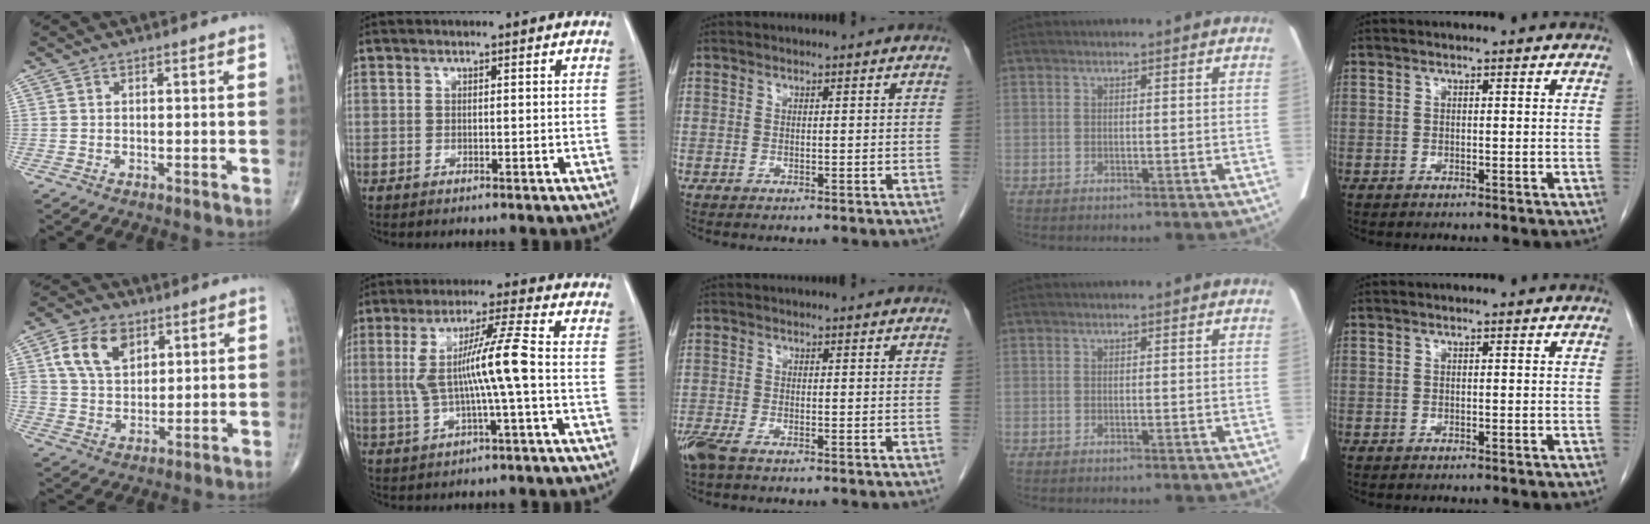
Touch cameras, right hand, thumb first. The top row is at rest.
{"thumb": {"total": 10.7, "force": [4.4, 7.3, 6.5], "torque": [-0.102, -0.008, 0.084]}, "index": {"total": 9.1, "force": [-0.4, -0.5, 9.1], "torque": [-0.179, 0.012, -0.004]}, "middle": {"total": 3.9, "force": [-2.7, 1.2, 2.5], "torque": [-0.060, -0.011, -0.050]}}